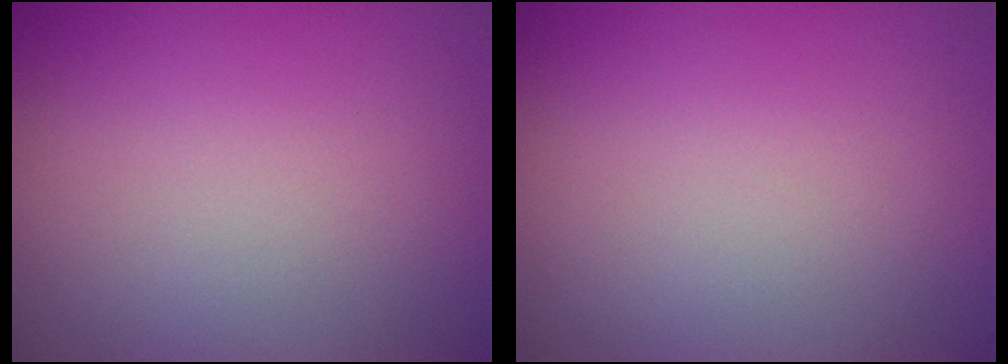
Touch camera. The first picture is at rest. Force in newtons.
{"total": 0.0}